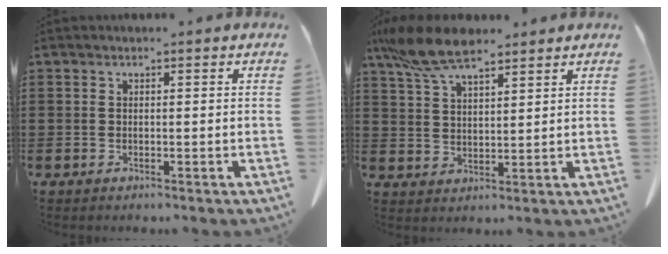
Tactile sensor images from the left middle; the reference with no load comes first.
{"total": 8.9, "force": [6.7, 2.5, 5.3], "torque": [-0.127, -0.010, 0.125]}